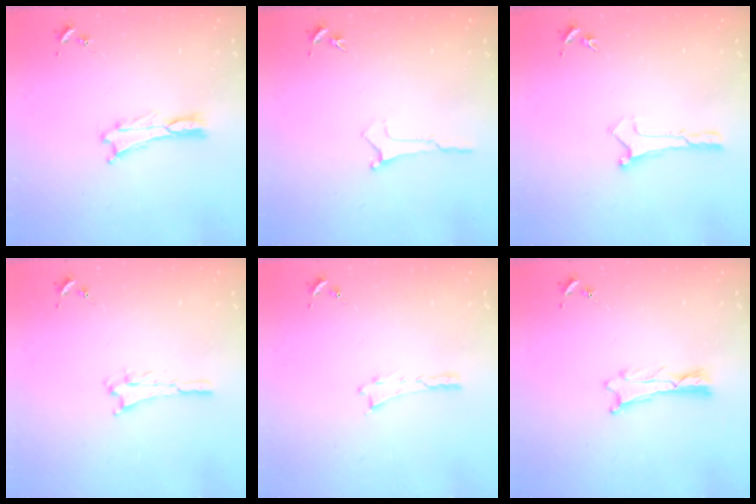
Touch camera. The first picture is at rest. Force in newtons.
{"total": 0.0}
{"total": 0.0}
{"total": 1.5, "press": 1.5, "slide": 0.3}
{"total": 0.0}
{"total": 1.2, "press": 1.2, "slide": 0.0}